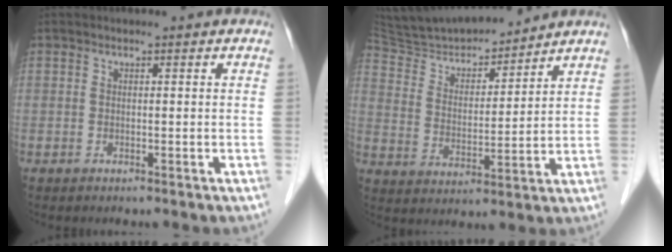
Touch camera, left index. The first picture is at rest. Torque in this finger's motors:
{"motor_torque": [-0.74, -1.00, 0.12, 0.02]}